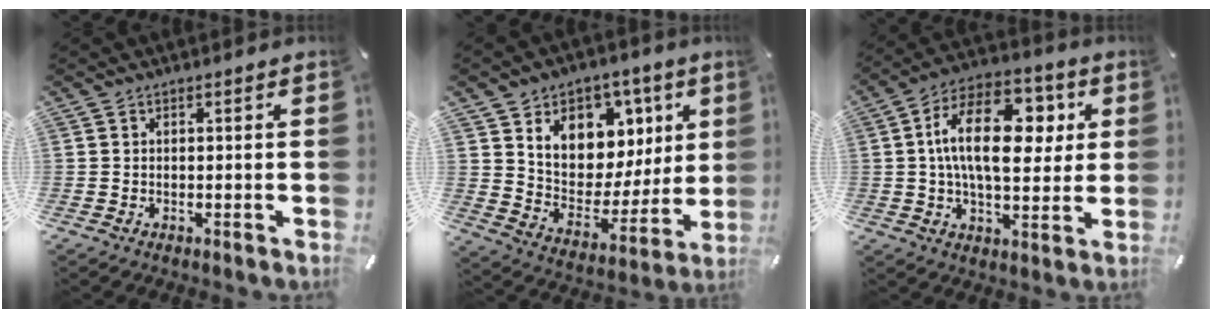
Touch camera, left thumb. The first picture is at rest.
{"total": 12.0, "force": [5.9, 9.7, 4.1], "torque": [-0.055, -0.057, 0.111]}
{"total": 19.0, "force": [3.9, 10.8, 15.1], "torque": [-0.256, 0.005, 0.063]}